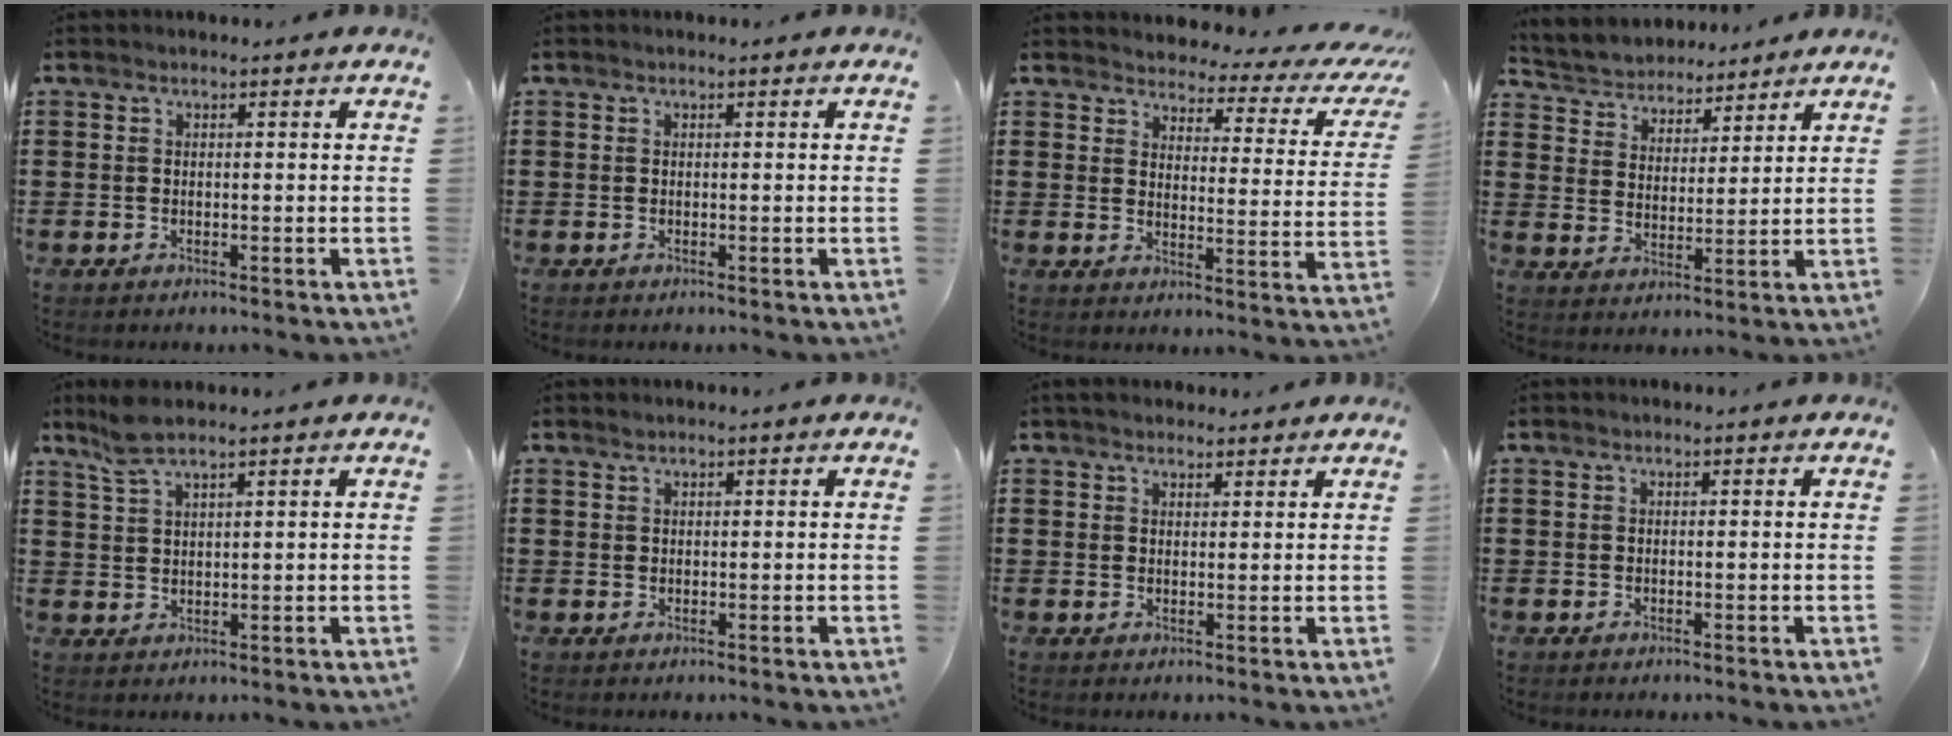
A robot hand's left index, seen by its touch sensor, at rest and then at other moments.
{"total": 0.0}
{"total": 3.1, "force": [2.8, 0.9, 1.1], "torque": [-0.034, -0.023, 0.040]}
{"total": 4.0, "force": [3.8, 1.1, -0.7], "torque": [-0.011, -0.022, 0.064]}
{"total": 4.0, "force": [3.1, 0.7, 2.5], "torque": [-0.056, 0.003, 0.056]}
{"total": 0.6, "force": [0.5, 0.2, 0.2], "torque": [-0.005, 0.000, 0.011]}
{"total": 2.0, "force": [1.8, 0.8, 0.2], "torque": [-0.008, 0.005, 0.035]}
{"total": 0.0}